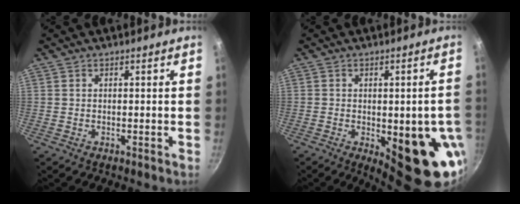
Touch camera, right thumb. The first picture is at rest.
{"total": 15.4, "force": [-3.8, 6.0, 13.7], "torque": [-0.127, -0.005, -0.037]}